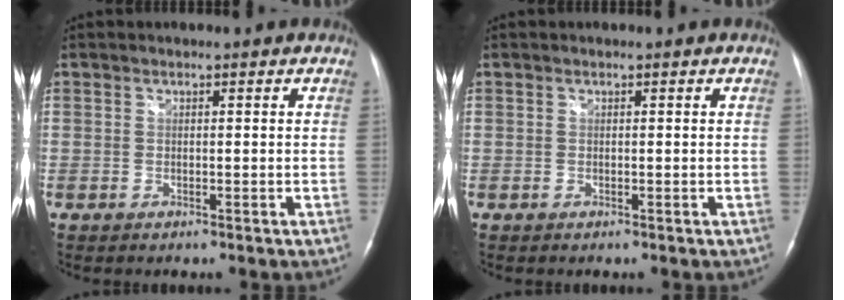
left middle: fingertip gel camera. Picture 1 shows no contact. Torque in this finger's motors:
{"motor_torque": [0.00, 0.00, 0.04, 0.00]}